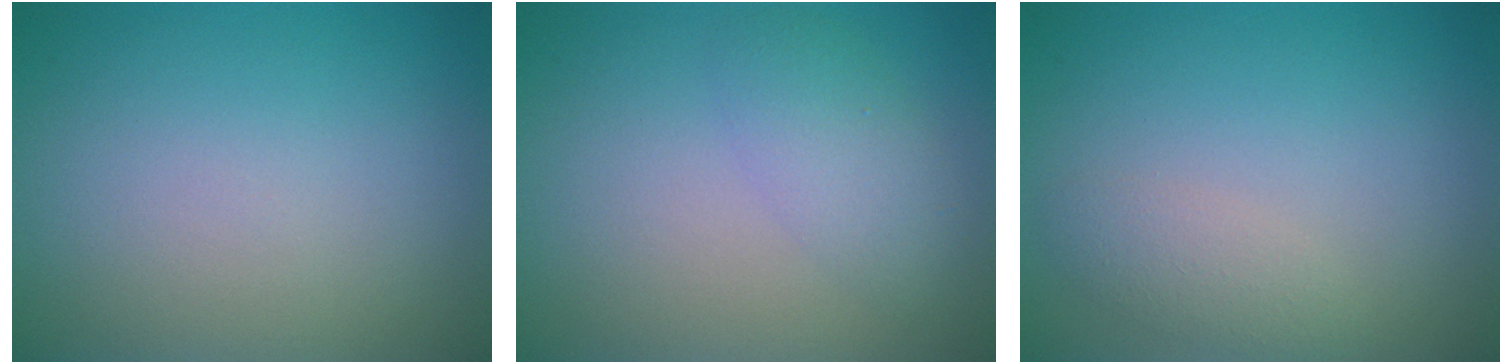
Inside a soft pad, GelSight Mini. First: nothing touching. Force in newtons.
{"total": 2.7, "press": 2.7, "slide": 0.1}
{"total": 1.7, "press": 1.7, "slide": 0.0}